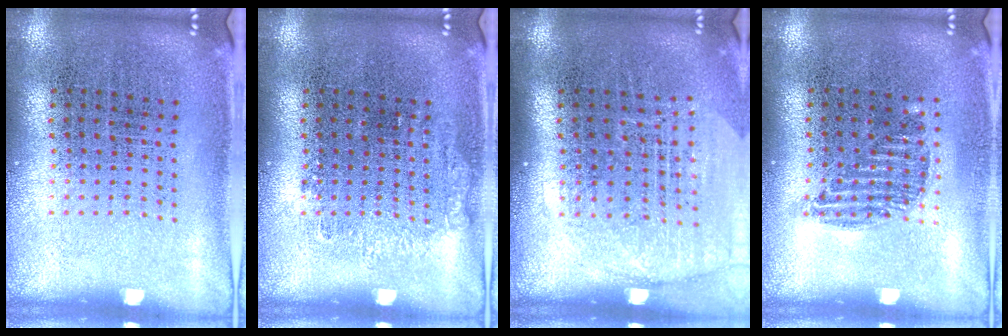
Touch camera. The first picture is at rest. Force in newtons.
{"total": 0.7, "press": 0.7, "slide": 0.2}
{"total": 1.8, "press": 1.6, "slide": 0.9}
{"total": 0.9, "press": 0.8, "slide": 0.4}